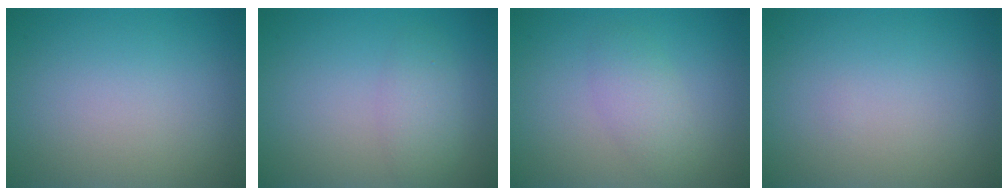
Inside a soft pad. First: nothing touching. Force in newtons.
{"total": 2.2, "press": 2.2, "slide": 0.1}
{"total": 2.5, "press": 2.5, "slide": 0.0}
{"total": 0.0}